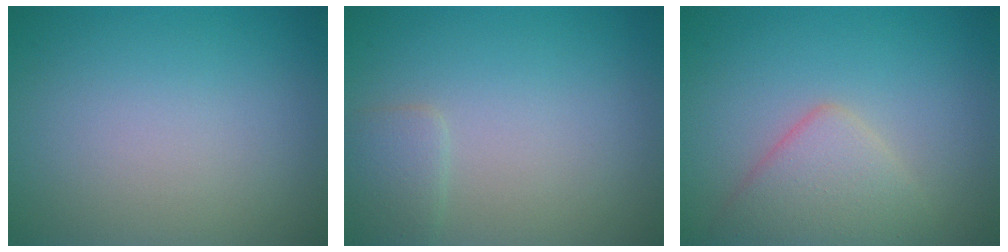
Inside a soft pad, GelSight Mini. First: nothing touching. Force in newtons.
{"total": 1.5, "press": 1.5, "slide": 0.1}
{"total": 3.8, "press": 3.8, "slide": 0.2}